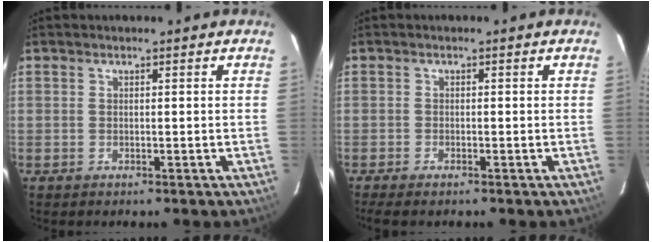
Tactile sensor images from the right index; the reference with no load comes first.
{"total": 3.0, "force": [-2.4, 0.7, 1.6], "torque": [-0.042, -0.012, -0.045]}